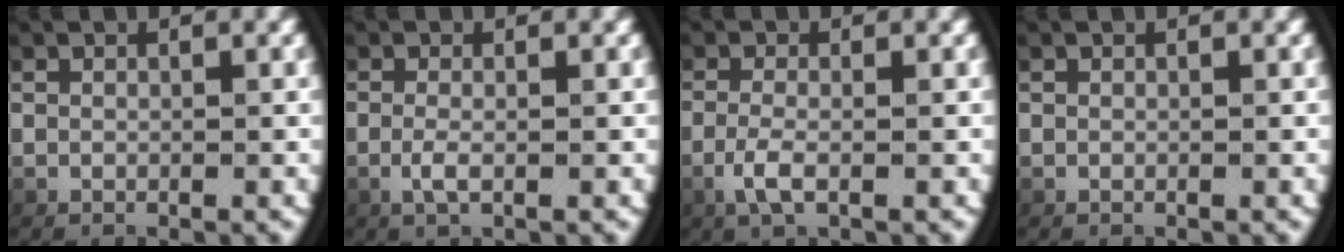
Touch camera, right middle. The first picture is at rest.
{"total": 1.3, "force": [-0.5, -0.3, 1.2], "torque": [-0.039, -0.018, 0.002]}
{"total": 2.0, "force": [-0.8, 0.1, 1.9], "torque": [-0.055, -0.018, -0.004]}
{"total": 0.0}